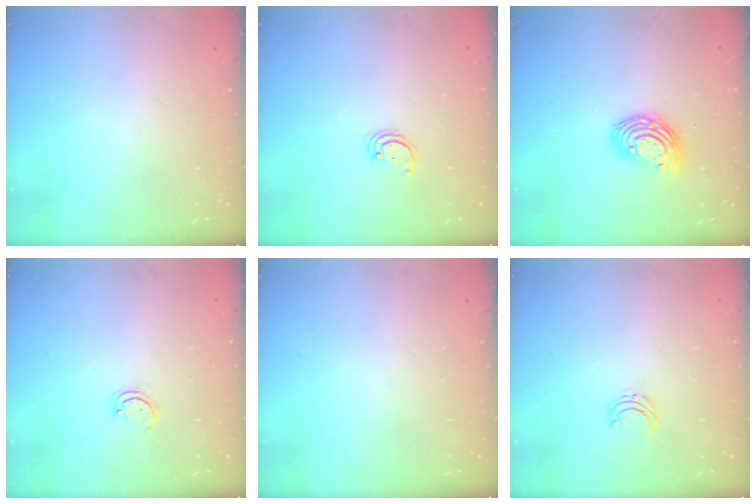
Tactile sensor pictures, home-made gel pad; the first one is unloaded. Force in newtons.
{"total": 2.2, "press": 2.2, "slide": 0.2}
{"total": 10.3, "press": 10.3, "slide": 1.0}
{"total": 2.9, "press": 2.9, "slide": 0.3}
{"total": 0.0}
{"total": 3.7, "press": 3.7, "slide": 0.3}